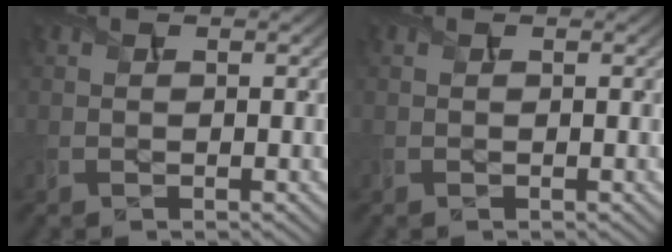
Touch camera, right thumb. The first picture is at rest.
{"total": 0.0}